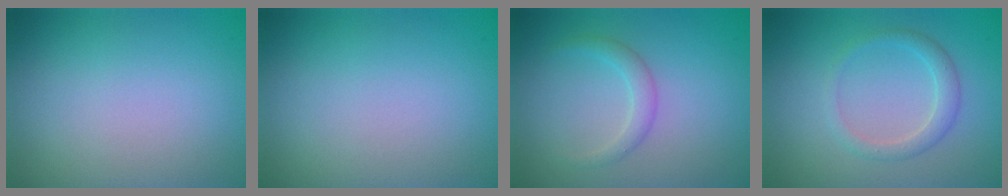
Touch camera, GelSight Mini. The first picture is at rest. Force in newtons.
{"total": 0.0}
{"total": 1.5, "press": 1.5, "slide": 0.1}
{"total": 2.0, "press": 2.0, "slide": 0.1}